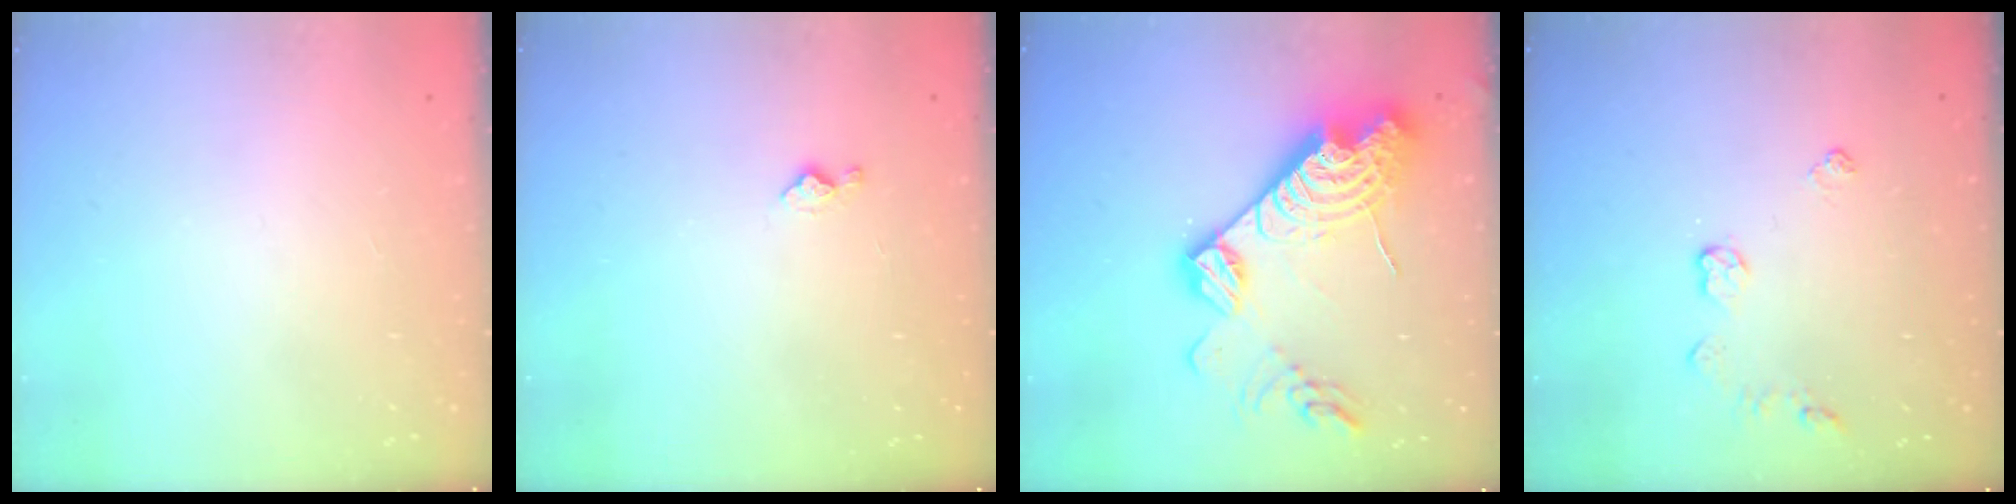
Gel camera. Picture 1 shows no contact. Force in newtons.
{"total": 5.3, "press": 5.2, "slide": 0.6}
{"total": 25.2, "press": 25.1, "slide": 2.4}
{"total": 4.7, "press": 4.6, "slide": 0.7}